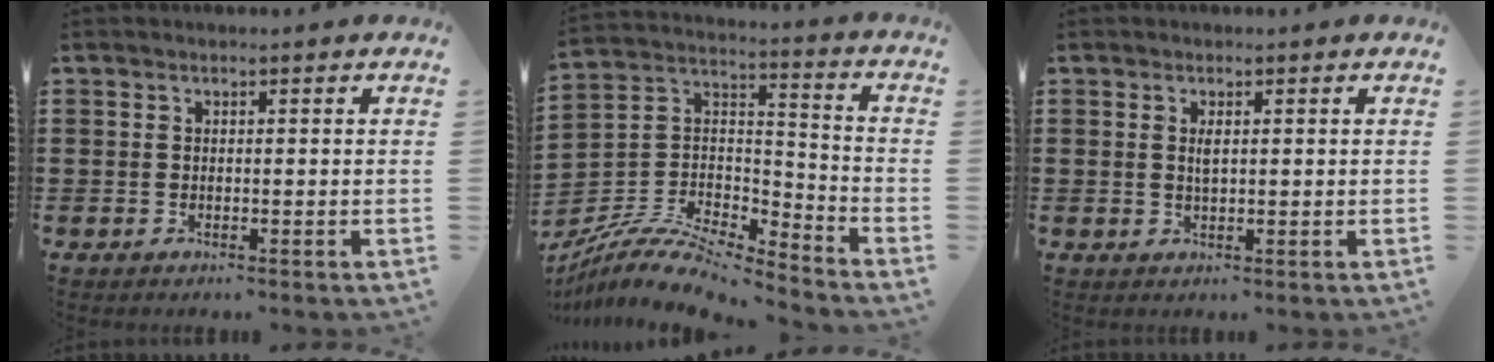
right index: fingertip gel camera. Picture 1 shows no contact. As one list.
[{"total": 9.4, "force": [-7.9, 3.0, 4.1], "torque": [-0.088, 0.015, -0.158]}, {"total": 1.6, "force": [0.4, 0.4, 1.5], "torque": [-0.031, 0.002, 0.006]}]